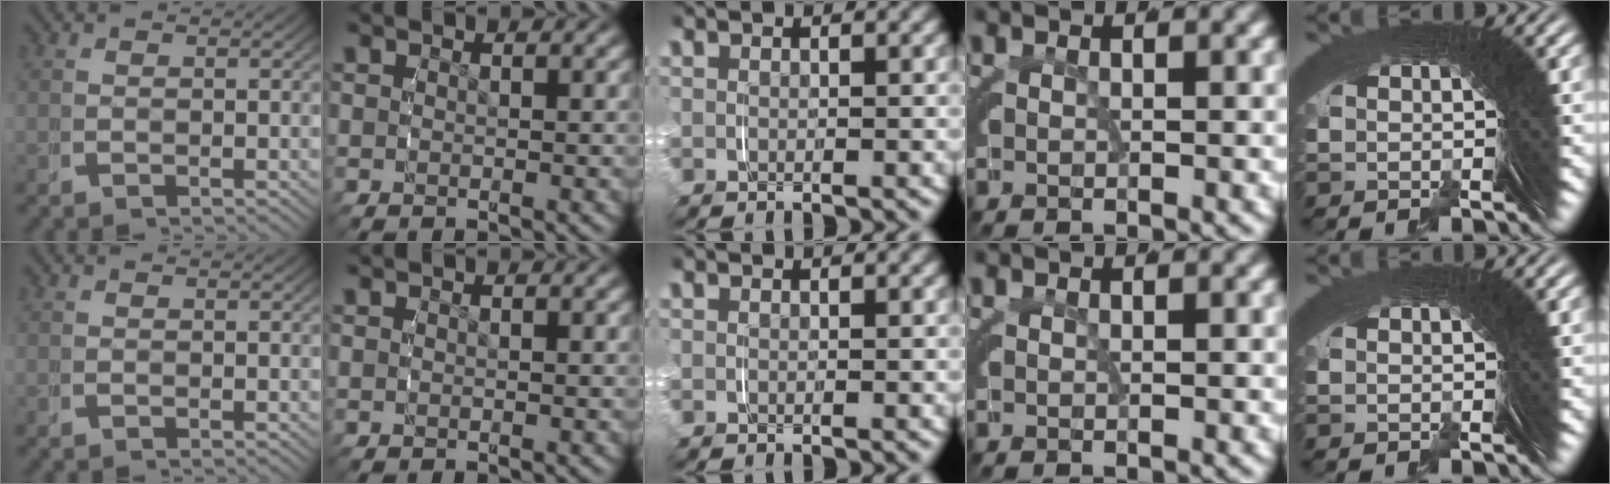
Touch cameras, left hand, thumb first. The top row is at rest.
{}